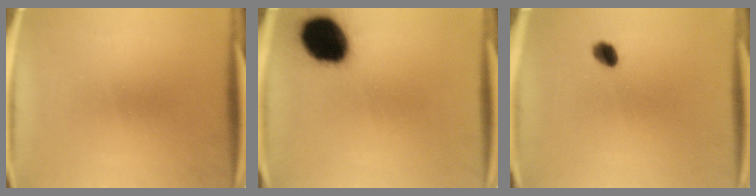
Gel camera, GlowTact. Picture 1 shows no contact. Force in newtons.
{"total": 17.1}
{"total": 2.8}